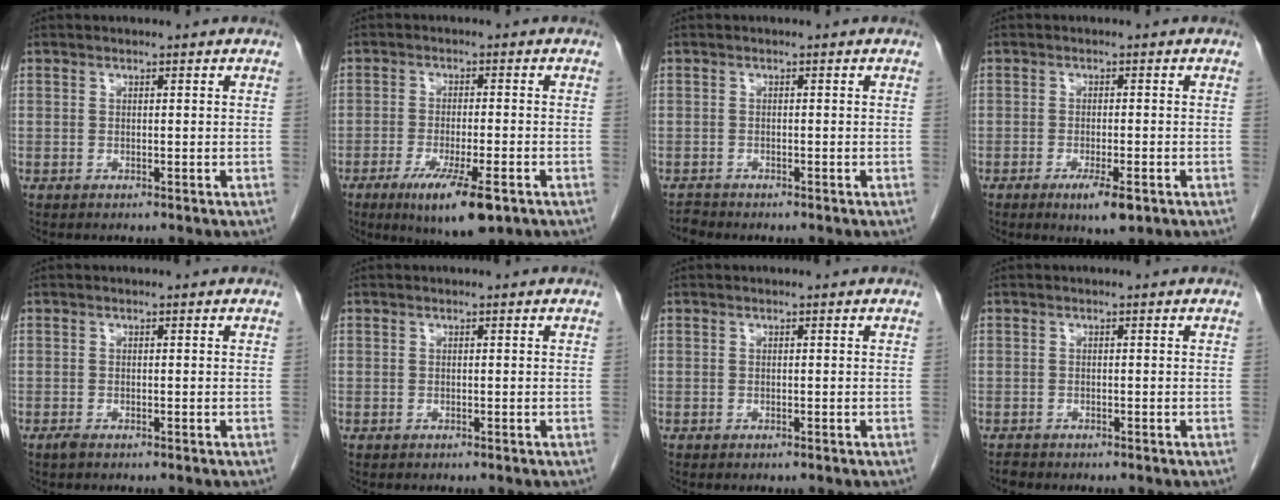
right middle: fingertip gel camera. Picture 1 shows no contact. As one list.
[{"total": 9.6, "force": [-5.4, 1.4, 7.8], "torque": [-0.132, -0.024, -0.080]}, {"total": 0.9, "force": [-0.9, 0.0, -0.3], "torque": [0.005, -0.005, -0.016]}, {"total": 4.6, "force": [-2.4, 0.8, 3.8], "torque": [-0.065, -0.009, -0.035]}, {"total": 0.8, "force": [-0.6, 0.2, 0.5], "torque": [-0.017, -0.003, -0.010]}, {"total": 0.0}, {"total": 0.0}, {"total": 0.7, "force": [-0.6, 0.3, 0.0], "torque": [-0.003, -0.001, -0.011]}]